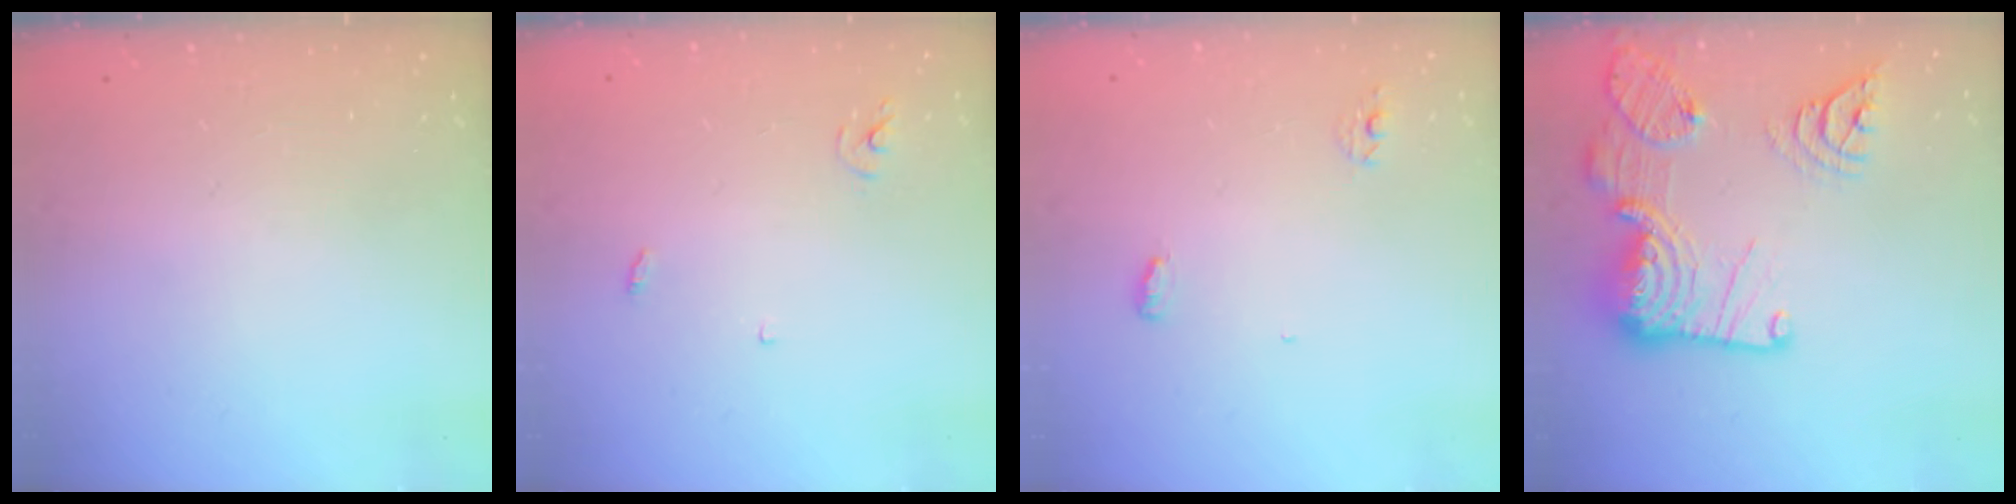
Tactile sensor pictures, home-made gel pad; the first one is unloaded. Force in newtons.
{"total": 3.0, "press": 3.0, "slide": 0.2}
{"total": 5.2, "press": 4.4, "slide": 2.7}
{"total": 22.9, "press": 22.8, "slide": 2.3}